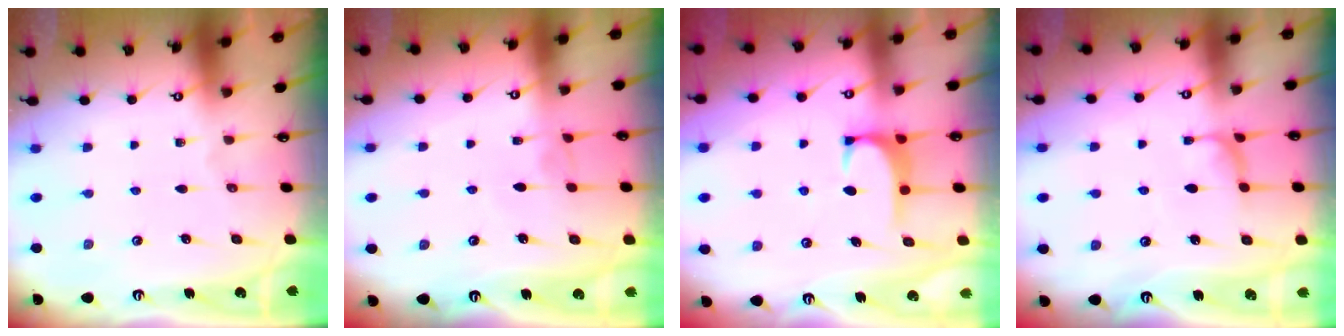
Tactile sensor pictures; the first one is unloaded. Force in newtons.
{"total": 2.9, "press": 2.9, "slide": 0.3}
{"total": 1.1, "press": 0.8, "slide": 0.8}
{"total": 0.9, "press": 0.8, "slide": 0.5}